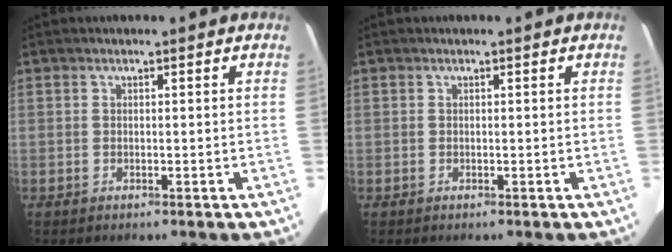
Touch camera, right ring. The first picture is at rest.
{"total": 0.0}